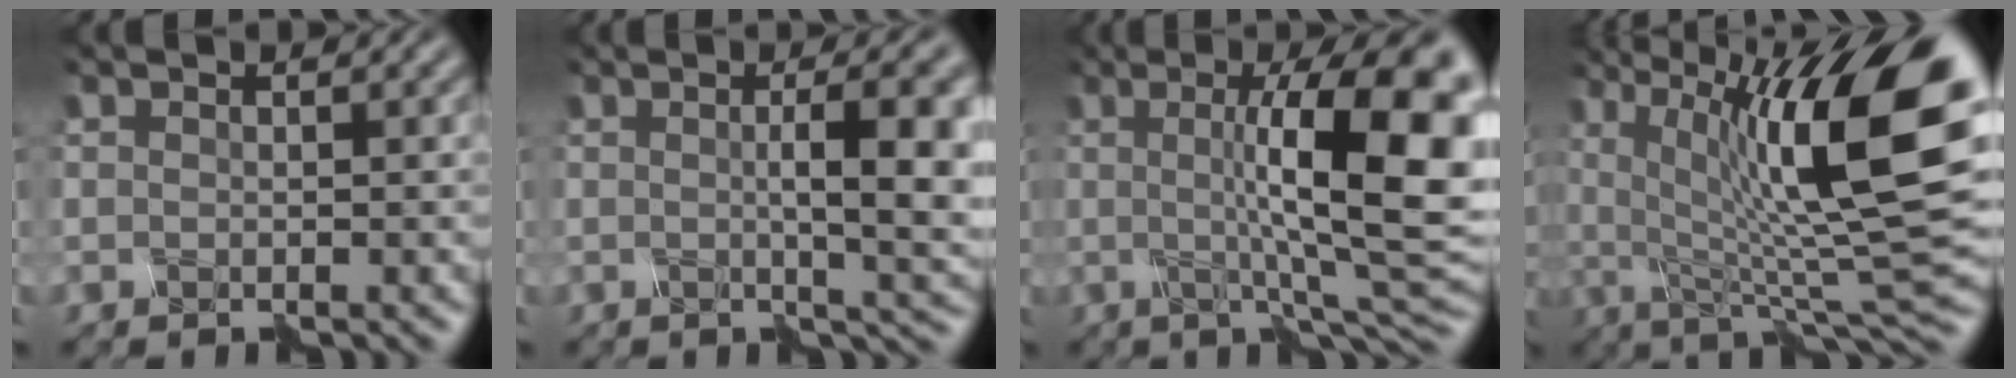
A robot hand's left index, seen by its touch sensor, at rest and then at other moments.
{"total": 7.0, "force": [-0.3, 1.3, 6.9], "torque": [-0.081, 0.004, -0.003]}
{"total": 12.9, "force": [0.5, 2.6, 12.7], "torque": [-0.155, 0.006, 0.004]}
{"total": 14.1, "force": [2.6, 3.3, 13.5], "torque": [-0.210, 0.001, 0.042]}